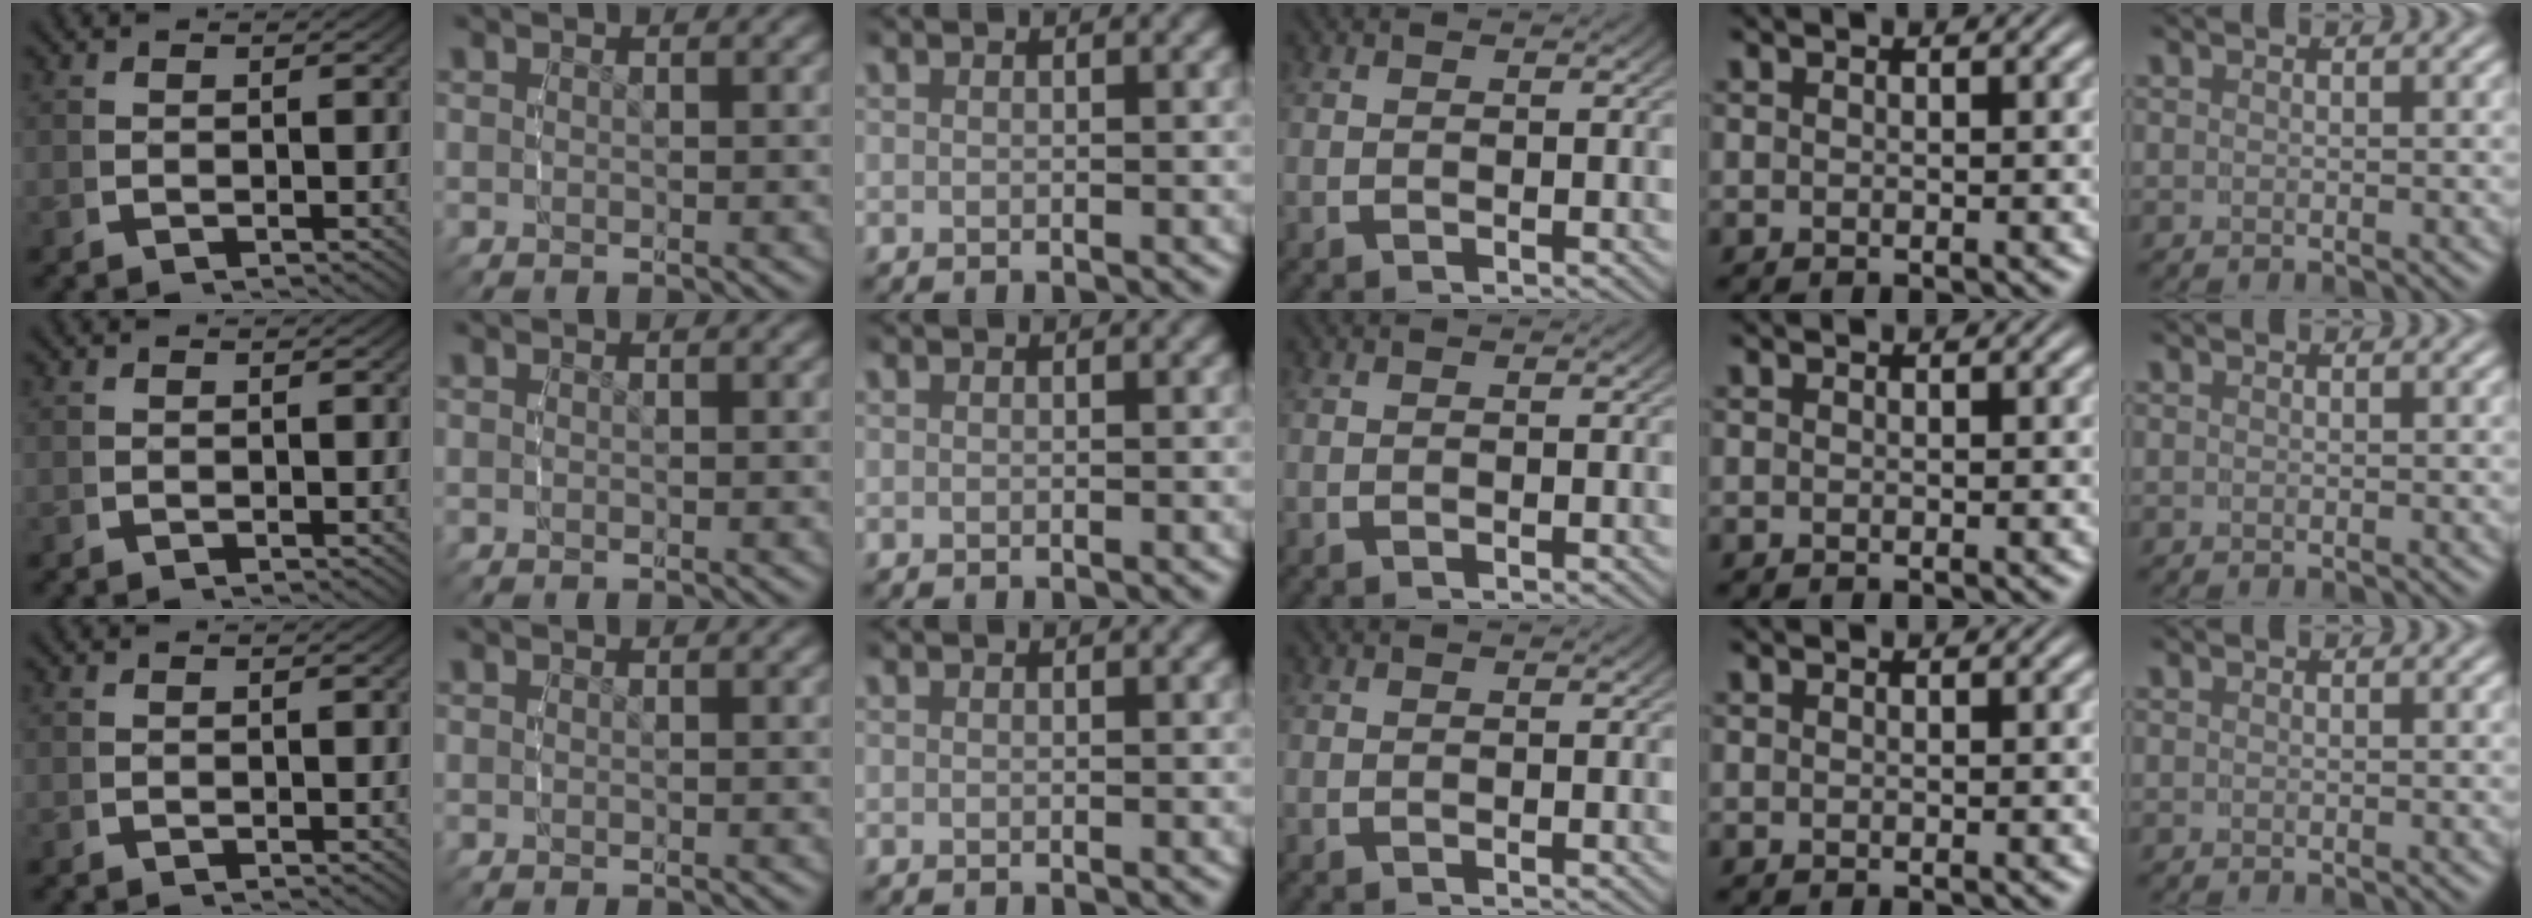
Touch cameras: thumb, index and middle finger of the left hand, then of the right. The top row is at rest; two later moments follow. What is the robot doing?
{"motion": "reach", "object": "paper"}